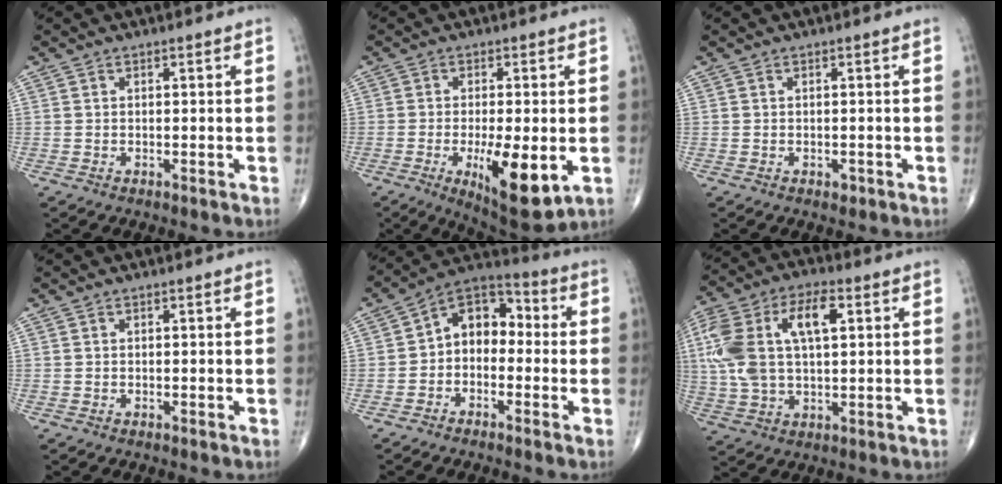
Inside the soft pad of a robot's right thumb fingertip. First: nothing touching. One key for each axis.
{"total": 12.1, "fx": -3.2, "fy": 3.8, "fz": 11.0, "tx": -0.169, "ty": -0.022, "tz": -0.041}
{"total": 0.7, "fx": -0.4, "fy": 0.5, "fz": 0.4, "tx": -0.003, "ty": -0.001, "tz": -0.005}
{"total": 0.0}
{"total": 9.6, "fx": -0.8, "fy": 6.8, "fz": 6.7, "tx": -0.070, "ty": 0.043, "tz": -0.035}
{"total": 17.4, "fx": 3.9, "fy": 8.8, "fz": 14.5, "tx": -0.306, "ty": 0.021, "tz": 0.068}